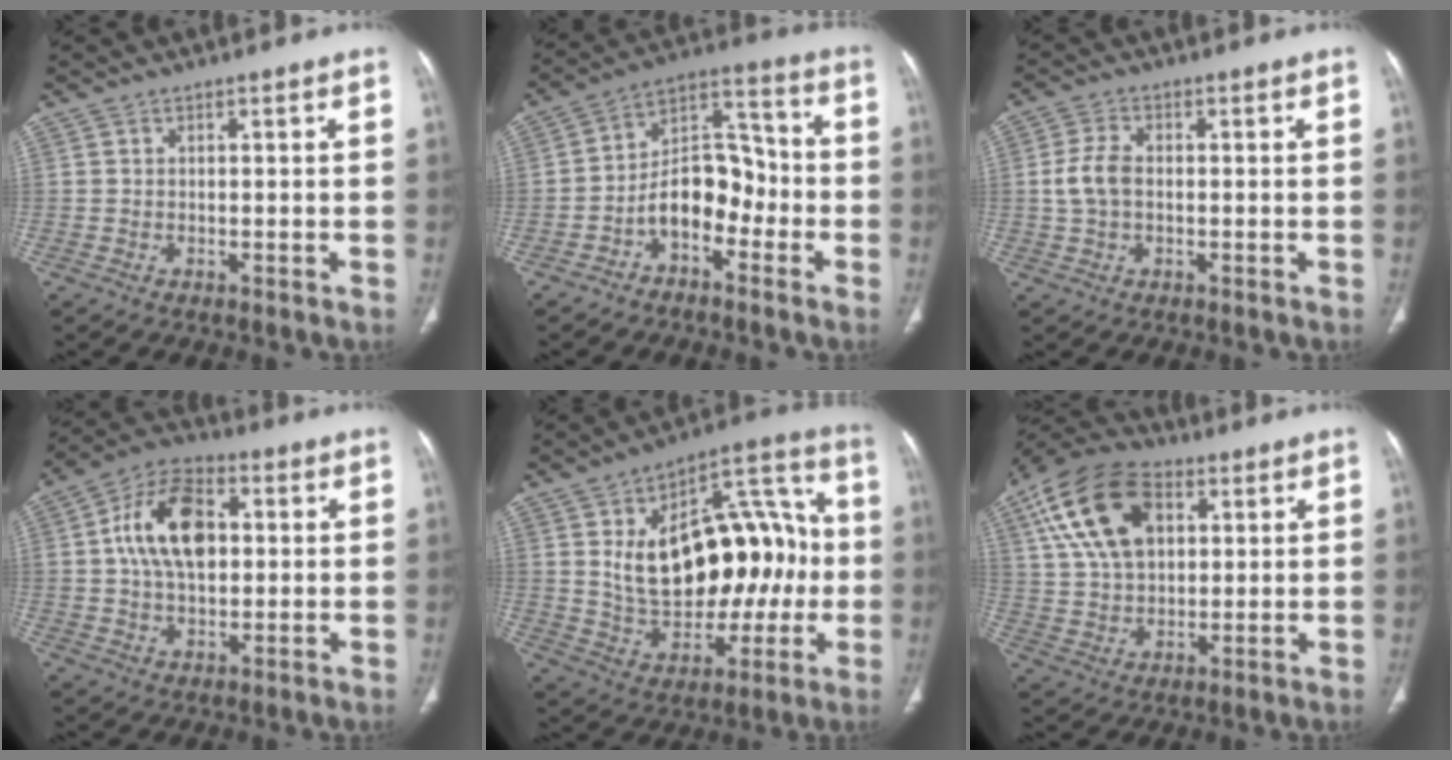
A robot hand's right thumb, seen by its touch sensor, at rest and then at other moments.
{"total": 11.3, "force": [-4.4, 7.2, 7.6], "torque": [-0.098, 0.065, -0.082]}
{"total": 5.0, "force": [-0.1, 3.2, 3.9], "torque": [-0.086, 0.010, -0.004]}
{"total": 14.7, "force": [2.2, 9.1, 11.3], "torque": [-0.185, 0.016, 0.032]}
{"total": 25.9, "force": [0.8, 15.0, 21.1], "torque": [-0.295, 0.028, 0.029]}
{"total": 17.8, "force": [6.2, 11.1, 12.5], "torque": [-0.221, 0.005, 0.110]}